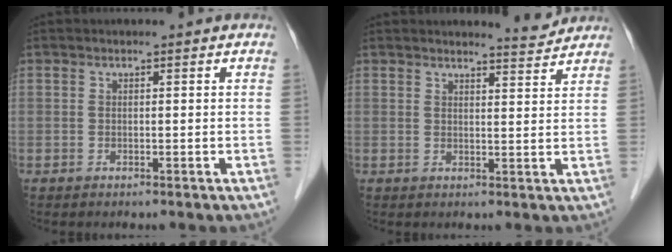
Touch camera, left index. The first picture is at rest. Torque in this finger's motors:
{"motor_torque": [0.57, -0.62, 0.09, 0.01]}